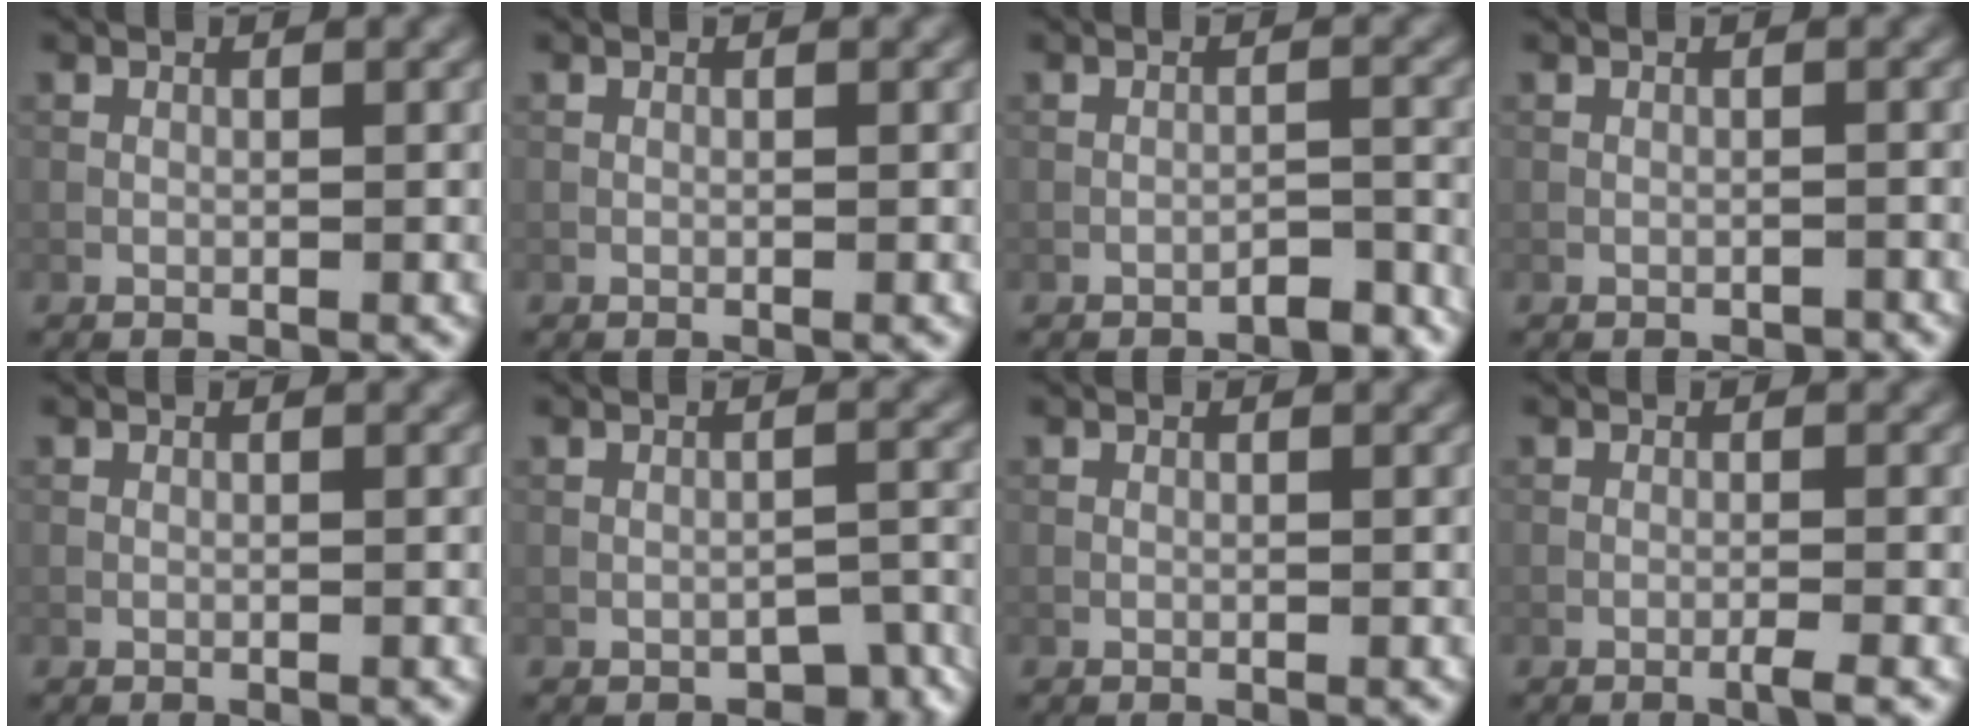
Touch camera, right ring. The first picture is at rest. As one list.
[{"total": 0.0}, {"total": 1.9, "force": [-1.6, 0.5, 0.9], "torque": [-0.008, 0.010, -0.025]}, {"total": 0.6, "force": [-0.6, 0.2, 0.1], "torque": [-0.002, -0.001, -0.008]}, {"total": 0.0}, {"total": 3.0, "force": [-2.2, 1.5, 1.5], "torque": [-0.011, -0.004, -0.024]}, {"total": 0.0}, {"total": 1.0, "force": [-0.6, -0.1, 0.8], "torque": [-0.012, 0.003, -0.017]}]